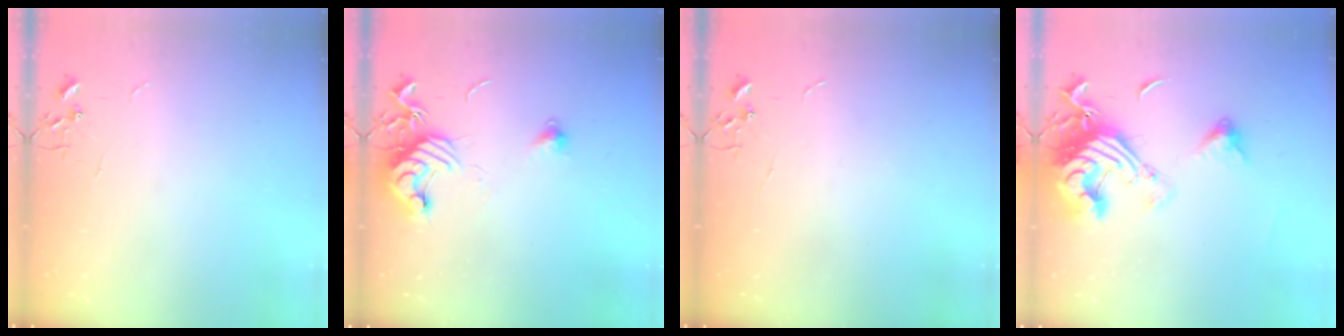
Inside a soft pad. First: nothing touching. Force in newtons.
{"total": 12.2, "press": 12.2, "slide": 1.3}
{"total": 0.0}
{"total": 18.1, "press": 18.0, "slide": 2.0}